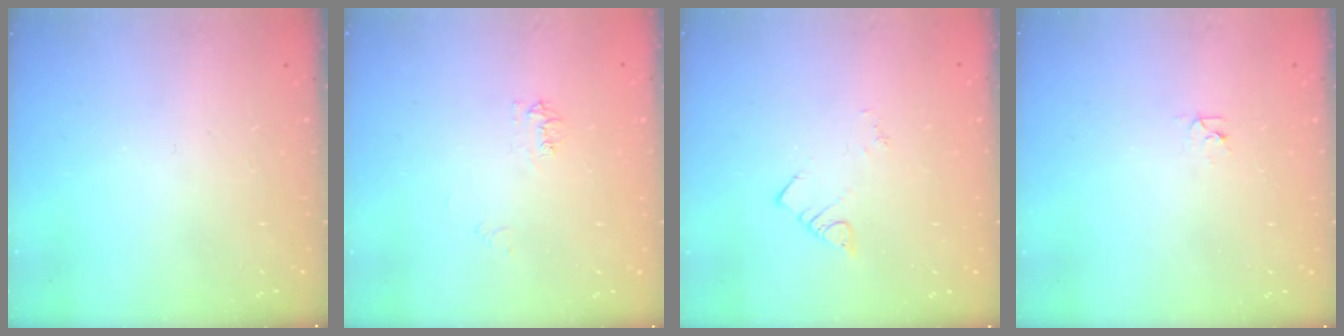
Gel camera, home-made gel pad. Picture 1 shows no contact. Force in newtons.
{"total": 5.2, "press": 5.2, "slide": 0.8}
{"total": 1.8, "press": 1.8, "slide": 0.3}
{"total": 2.3, "press": 2.3, "slide": 0.2}